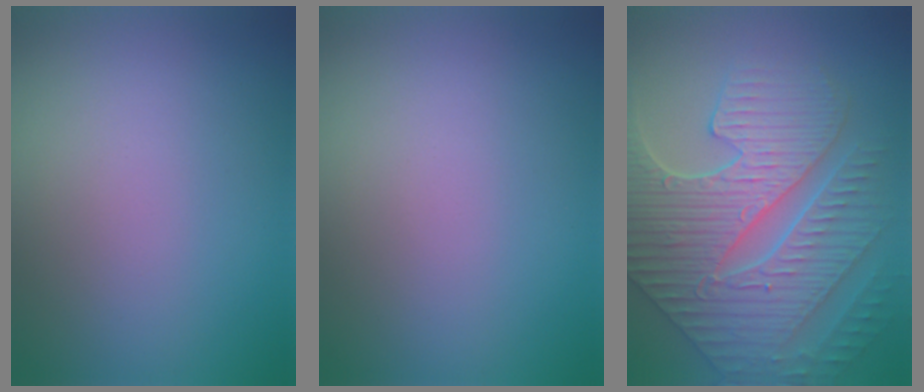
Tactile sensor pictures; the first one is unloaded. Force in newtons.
{"total": 0.0}
{"total": 8.2, "press": 6.9, "slide": 4.5}